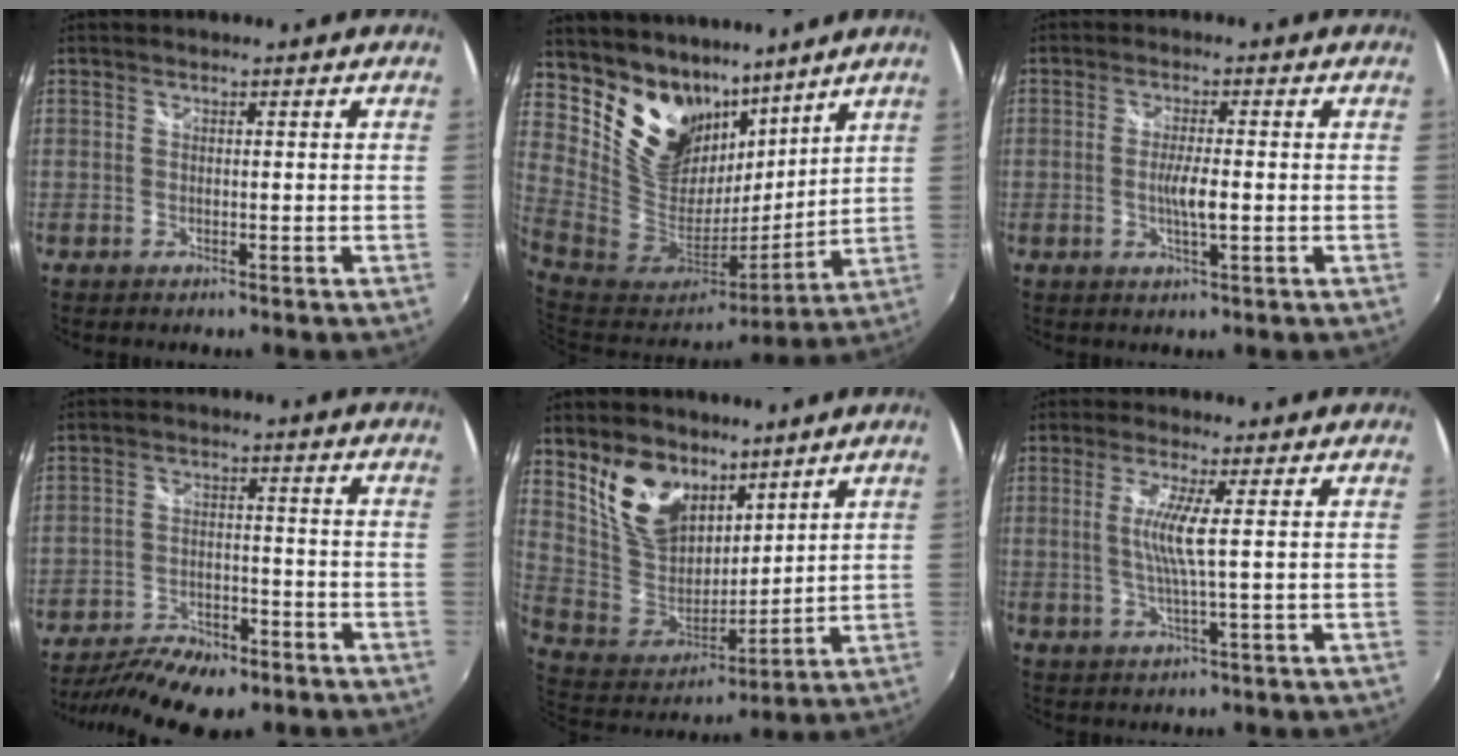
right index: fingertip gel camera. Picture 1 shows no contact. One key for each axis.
{"total": 19.6, "fx": 14.3, "fy": 11.7, "fz": 6.6, "tx": -0.174, "ty": -0.010, "tz": 0.275}
{"total": 4.0, "fx": -0.7, "fy": 0.4, "fz": 3.9, "tx": -0.070, "ty": -0.007, "tz": -0.011}
{"total": 14.2, "fx": -10.7, "fy": 5.5, "fz": 7.6, "tx": -0.173, "ty": -0.027, "tz": -0.175}
{"total": 15.3, "fx": 9.7, "fy": 9.4, "fz": 7.3, "tx": -0.162, "ty": 0.012, "tz": 0.200}
{"total": 5.4, "fx": 0.7, "fy": -0.7, "fz": 5.3, "tx": -0.109, "ty": -0.008, "tz": 0.014}